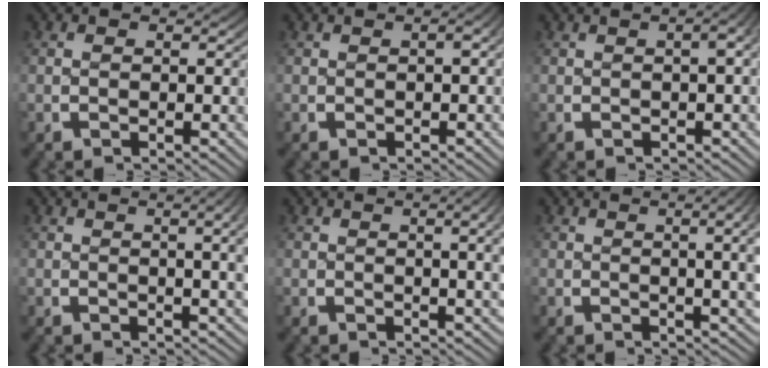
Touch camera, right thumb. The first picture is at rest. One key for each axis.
{"total": 0.8, "fx": -0.1, "fy": 0.1, "fz": 0.8, "tx": -0.008, "ty": 0.004, "tz": -0.002}
{"total": 2.8, "fx": 0.2, "fy": 1.0, "fz": 2.6, "tx": -0.022, "ty": 0.018, "tz": -0.003}
{"total": 4.3, "fx": 1.2, "fy": 1.0, "fz": 4.0, "tx": -0.029, "ty": 0.014, "tz": 0.013}
{"total": 3.8, "fx": 1.0, "fy": 0.7, "fz": 3.6, "tx": -0.028, "ty": 0.011, "tz": 0.012}
{"total": 5.9, "fx": 1.4, "fy": 1.9, "fz": 5.4, "tx": -0.037, "ty": 0.020, "tz": 0.013}